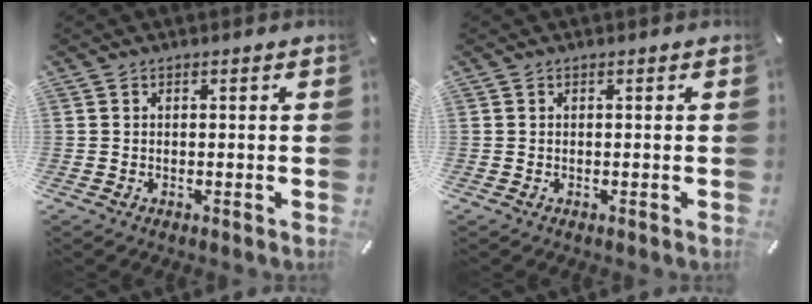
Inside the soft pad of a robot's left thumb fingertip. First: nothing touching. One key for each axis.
{"total": 0.0}